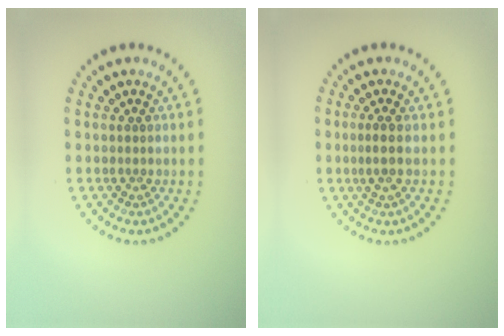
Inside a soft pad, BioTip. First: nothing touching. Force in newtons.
{"total": 1.6, "press": 1.3, "slide": 1.0}